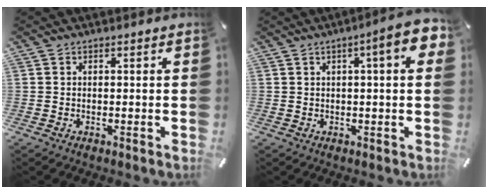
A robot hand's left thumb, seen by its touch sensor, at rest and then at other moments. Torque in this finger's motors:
{"motor_torque": [0.43, 0.46, 0.53, 0.22, 0.09]}